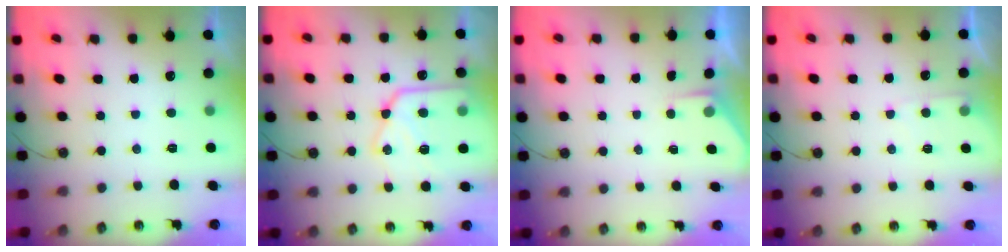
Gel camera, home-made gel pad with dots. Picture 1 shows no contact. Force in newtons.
{"total": 17.9, "press": 17.8, "slide": 1.6}
{"total": 1.6, "press": 1.6, "slide": 0.3}
{"total": 3.7, "press": 3.6, "slide": 0.4}